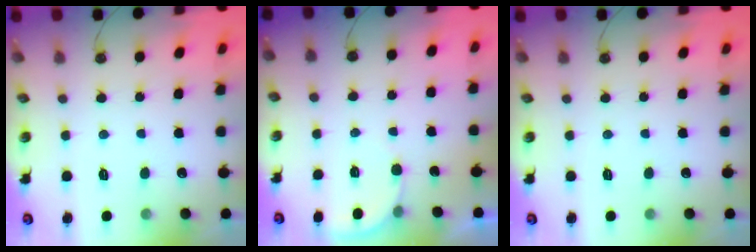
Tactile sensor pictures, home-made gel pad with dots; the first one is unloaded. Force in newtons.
{"total": 2.9, "press": 2.9, "slide": 0.2}
{"total": 0.0}